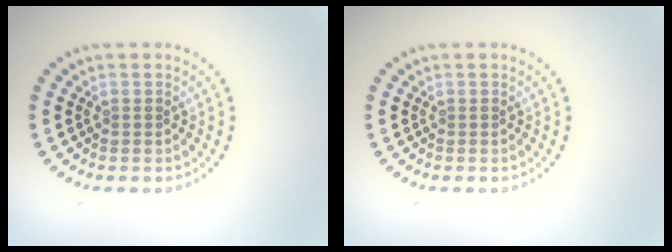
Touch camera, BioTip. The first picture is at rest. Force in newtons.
{"total": 0.0}